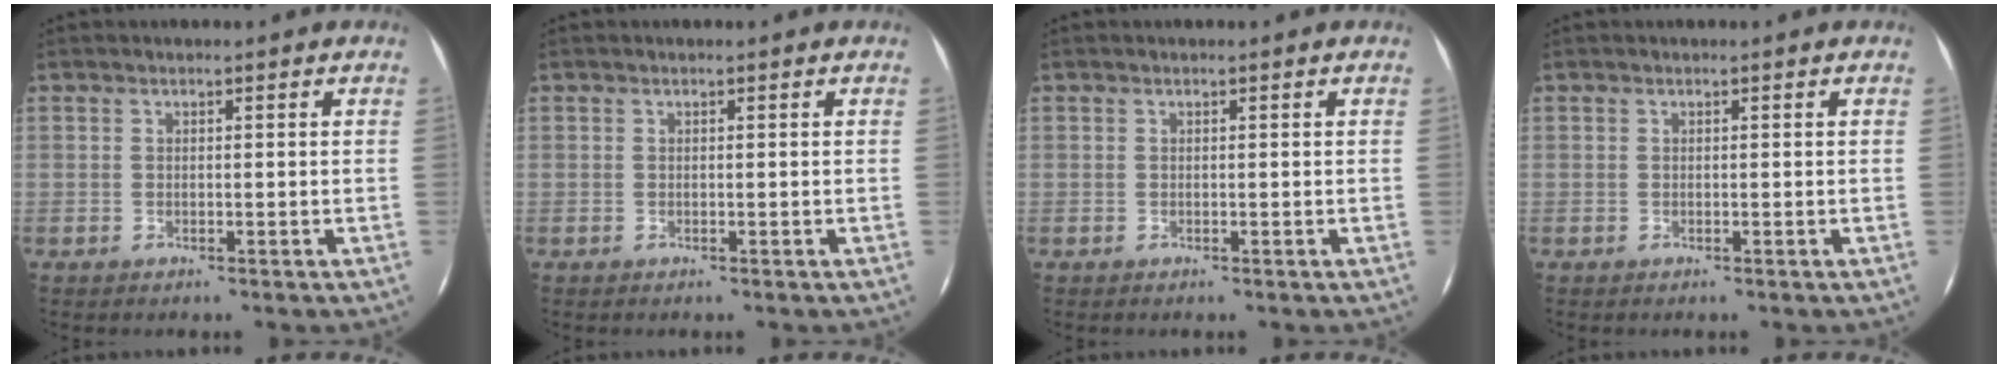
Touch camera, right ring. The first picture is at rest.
{"total": 0.0}
{"total": 0.0}
{"total": 0.0}